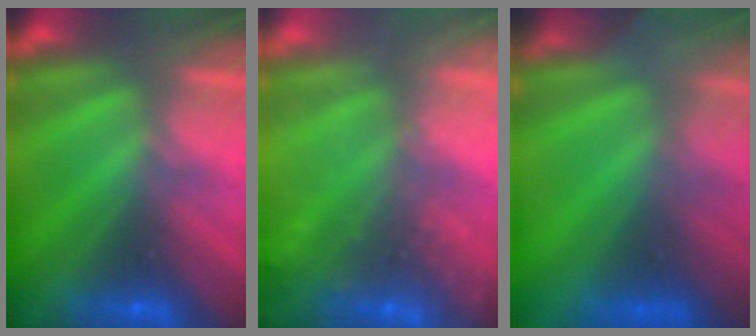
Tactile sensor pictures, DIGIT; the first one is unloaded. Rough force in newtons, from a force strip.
{"total": 2.4}
{"total": 6.9}